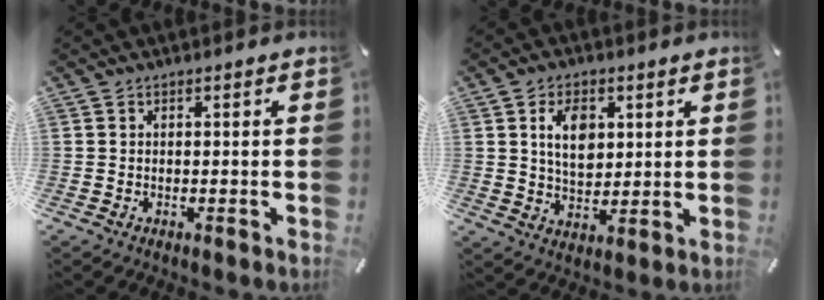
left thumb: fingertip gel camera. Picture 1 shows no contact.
{"total": 8.3, "force": [2.6, 5.6, 5.6], "torque": [-0.090, 0.002, 0.043]}